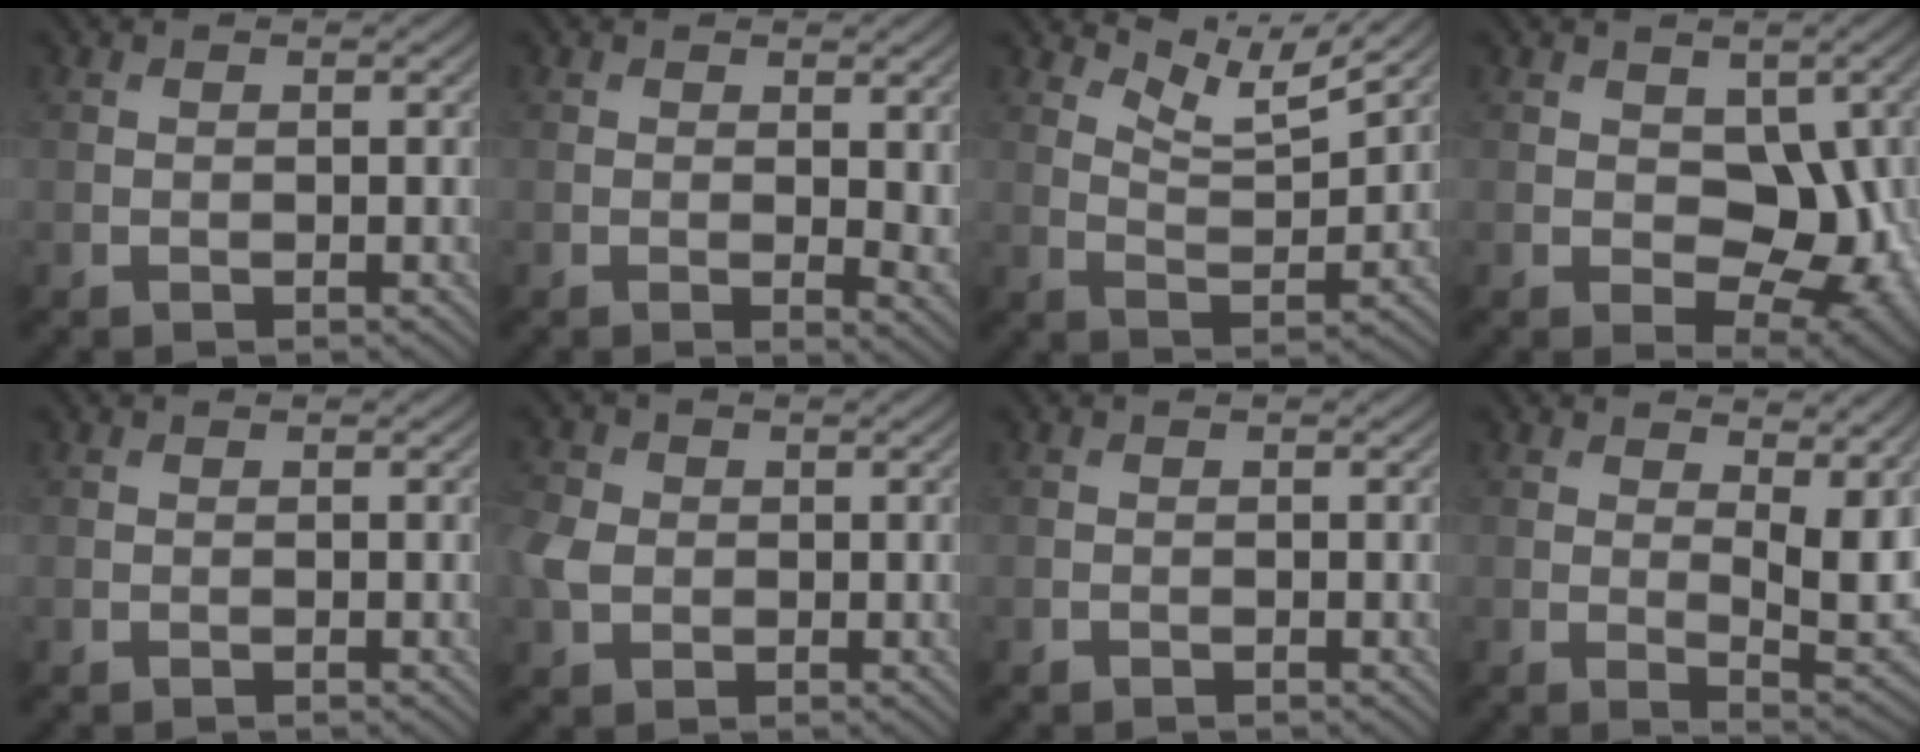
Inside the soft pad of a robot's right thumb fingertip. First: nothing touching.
{"total": 3.3, "force": [0.7, 1.3, 2.9], "torque": [-0.044, -0.007, 0.012]}
{"total": 5.6, "force": [4.7, 1.0, 2.9], "torque": [-0.073, -0.003, 0.090]}
{"total": 7.8, "force": [-0.1, 5.4, 5.7], "torque": [-0.082, -0.017, 0.004]}
{"total": 0.0}
{"total": 3.8, "force": [-0.3, 3.2, 2.1], "torque": [-0.065, 0.004, -0.011]}
{"total": 0.0}
{"total": 7.6, "force": [2.9, 3.2, 6.2], "torque": [-0.096, -0.014, 0.051]}